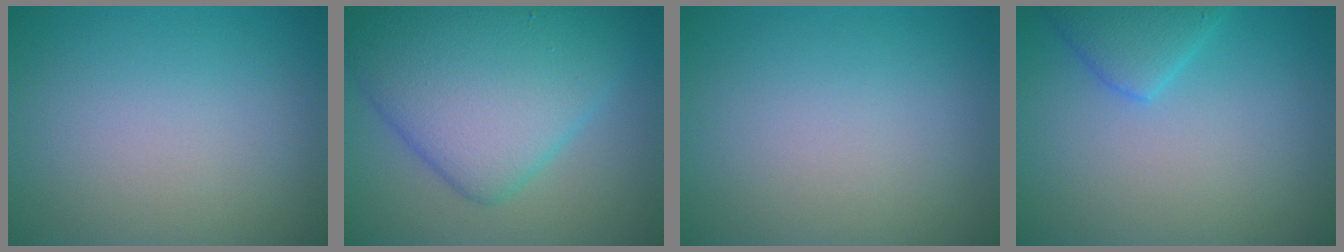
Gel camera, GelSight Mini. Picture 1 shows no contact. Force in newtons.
{"total": 9.8, "press": 9.8, "slide": 0.1}
{"total": 0.0}
{"total": 2.9, "press": 2.9, "slide": 0.2}